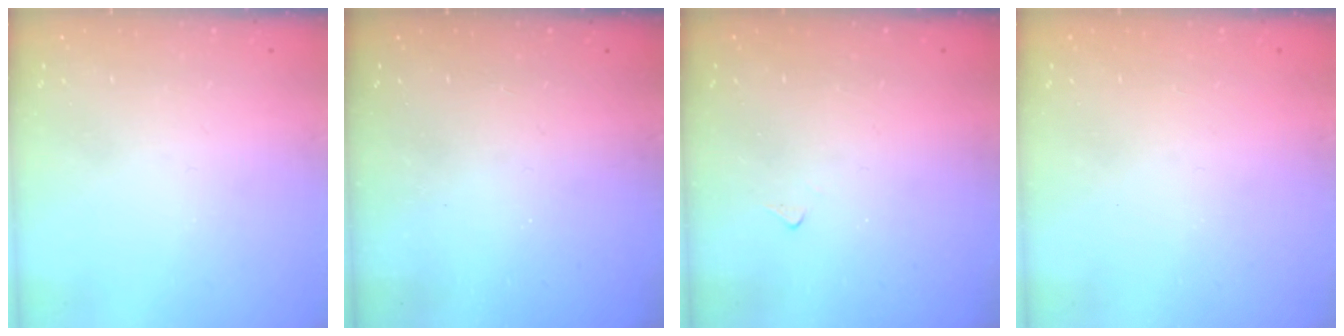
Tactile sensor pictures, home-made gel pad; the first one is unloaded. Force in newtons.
{"total": 1.2, "press": 1.2, "slide": 0.3}
{"total": 3.9, "press": 3.9, "slide": 0.5}
{"total": 1.5, "press": 1.2, "slide": 0.8}